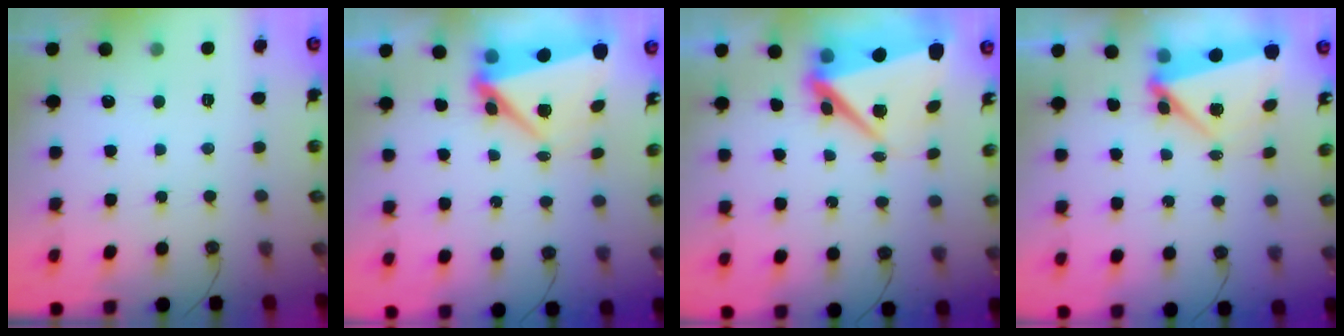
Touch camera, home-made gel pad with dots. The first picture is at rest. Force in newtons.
{"total": 7.9, "press": 7.8, "slide": 1.1}
{"total": 10.2, "press": 8.8, "slide": 5.2}
{"total": 5.3, "press": 5.3, "slide": 0.2}